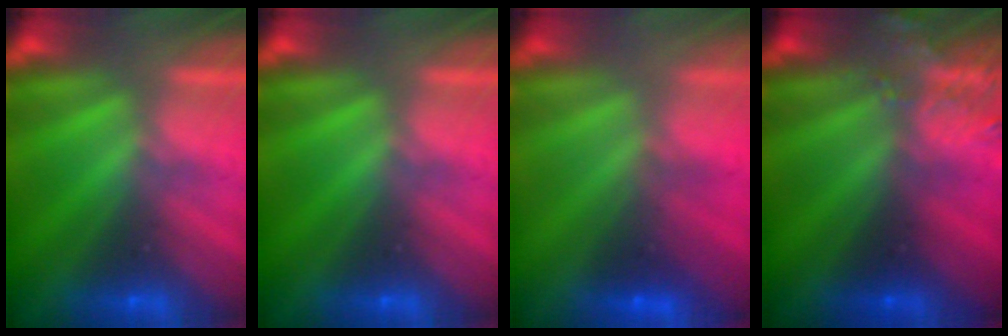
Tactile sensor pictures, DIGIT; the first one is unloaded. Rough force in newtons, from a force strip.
{"total": 0.0}
{"total": 1.8}
{"total": 3.6}